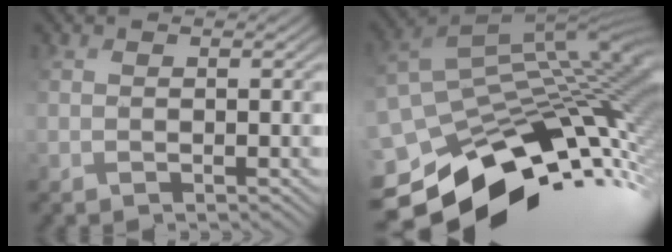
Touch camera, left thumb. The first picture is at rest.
{"total": 12.9, "force": [-8.2, 7.2, 7.0], "torque": [-0.167, -0.026, -0.123]}